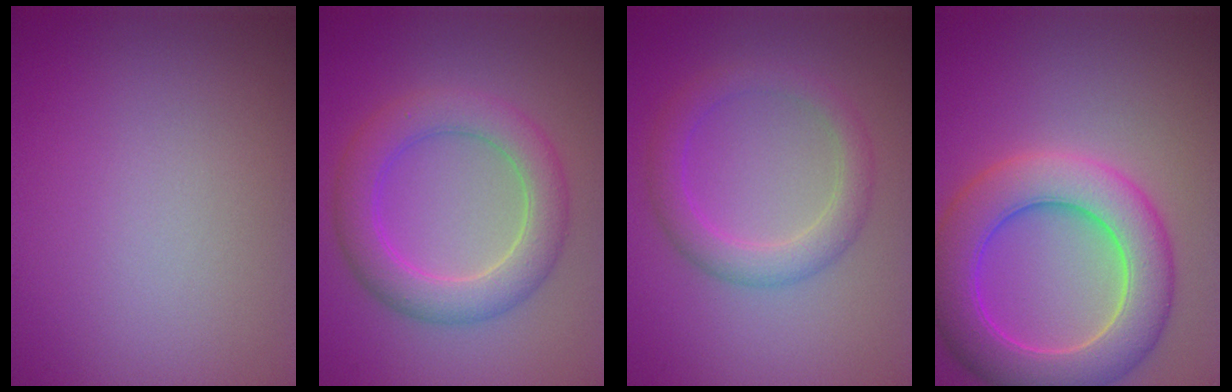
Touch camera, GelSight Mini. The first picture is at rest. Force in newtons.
{"total": 5.1, "press": 5.1, "slide": 0.2}
{"total": 3.2, "press": 3.2, "slide": 0.1}
{"total": 7.6, "press": 7.6, "slide": 0.3}